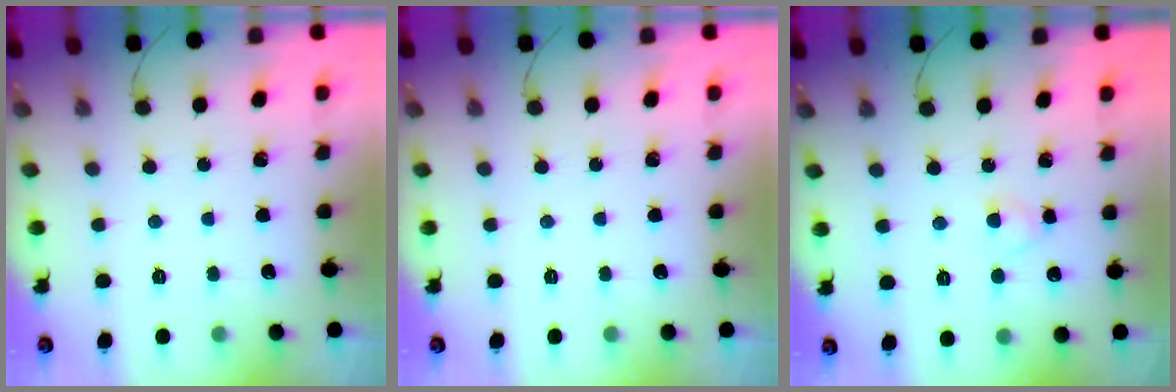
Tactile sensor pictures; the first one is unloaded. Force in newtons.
{"total": 0.0}
{"total": 2.4, "press": 2.2, "slide": 1.0}